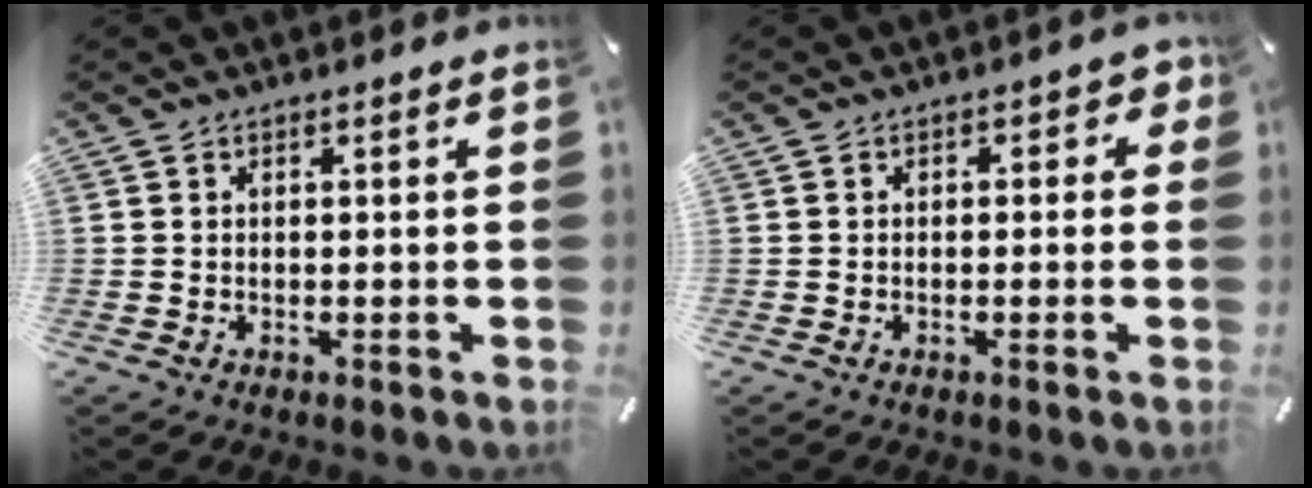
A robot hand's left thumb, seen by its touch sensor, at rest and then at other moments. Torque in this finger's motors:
{"motor_torque": [-0.06, -0.24, 0.06, 0.15, -0.01]}